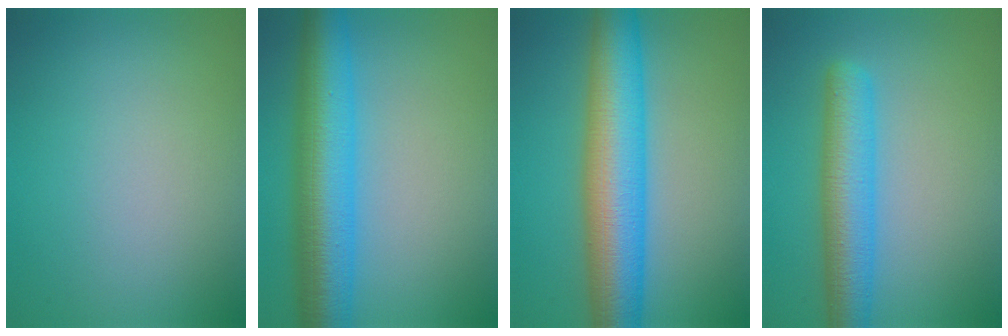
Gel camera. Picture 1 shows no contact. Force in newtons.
{"total": 9.3, "press": 9.3, "slide": 0.1}
{"total": 10.5, "press": 10.4, "slide": 0.1}
{"total": 6.1, "press": 6.1, "slide": 0.1}